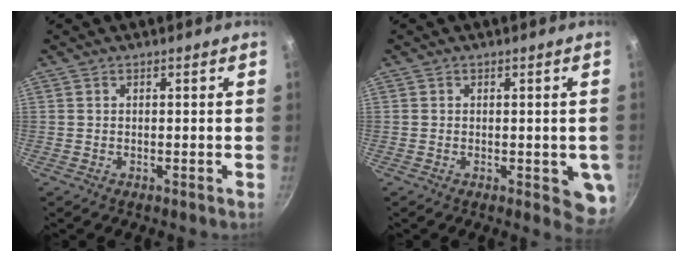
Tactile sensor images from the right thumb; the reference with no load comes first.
{"total": 5.8, "force": [-1.0, 2.7, 5.0], "torque": [-0.037, -0.008, -0.012]}